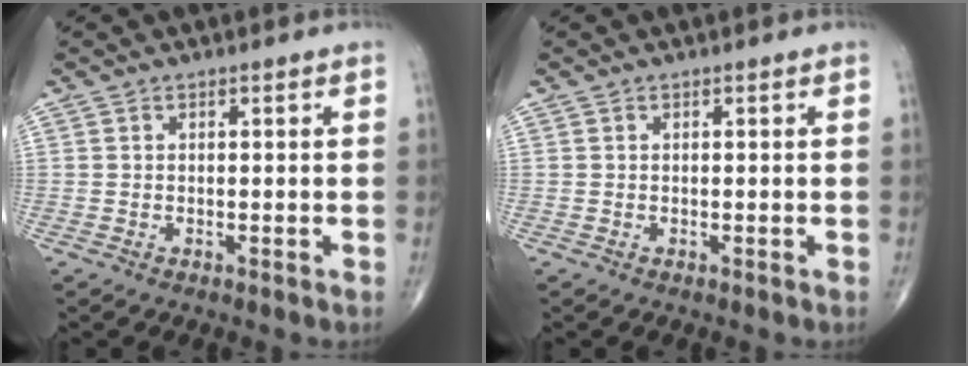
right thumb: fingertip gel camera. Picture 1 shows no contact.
{"total": 0.0}